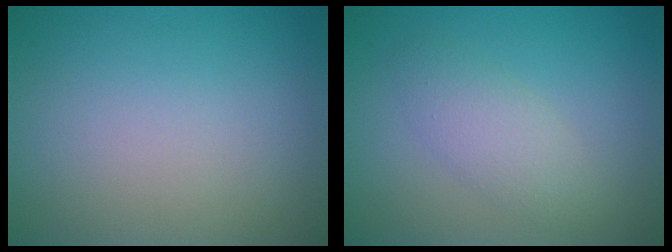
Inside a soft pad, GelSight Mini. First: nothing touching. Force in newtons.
{"total": 2.5, "press": 2.5, "slide": 0.2}